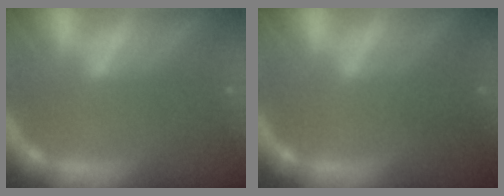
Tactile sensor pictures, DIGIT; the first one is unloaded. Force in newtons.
{"total": 2.5}